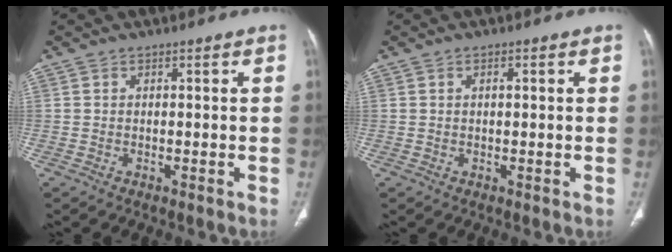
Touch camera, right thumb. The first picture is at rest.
{"total": 1.2, "force": [0.3, 0.4, 1.1], "torque": [-0.018, 0.006, 0.006]}